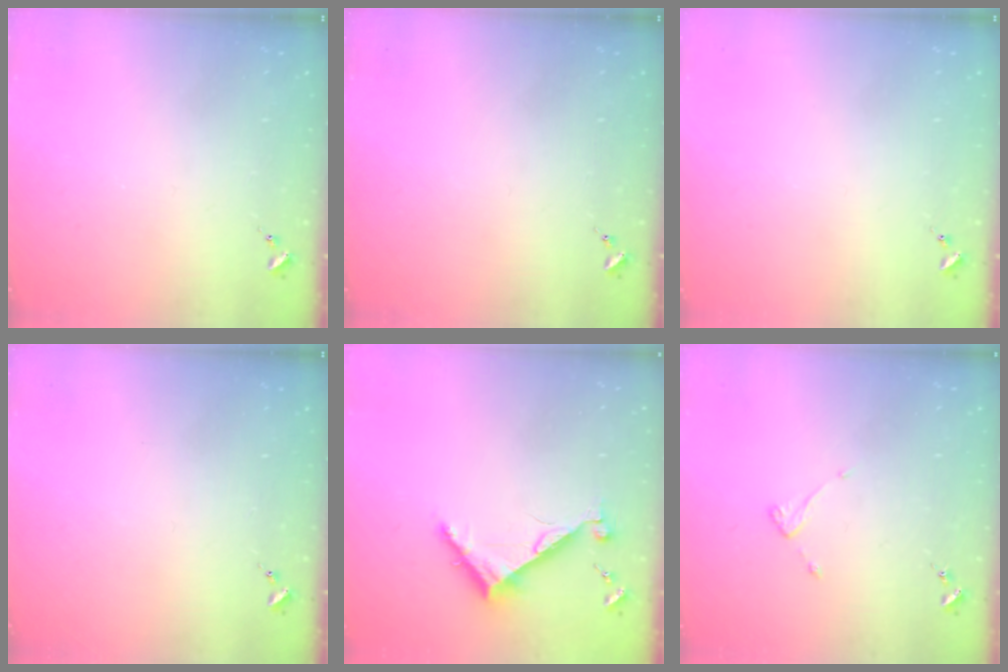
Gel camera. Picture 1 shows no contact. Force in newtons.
{"total": 0.0}
{"total": 0.0}
{"total": 0.0}
{"total": 6.9, "press": 6.9, "slide": 0.6}
{"total": 3.4, "press": 3.4, "slide": 0.1}